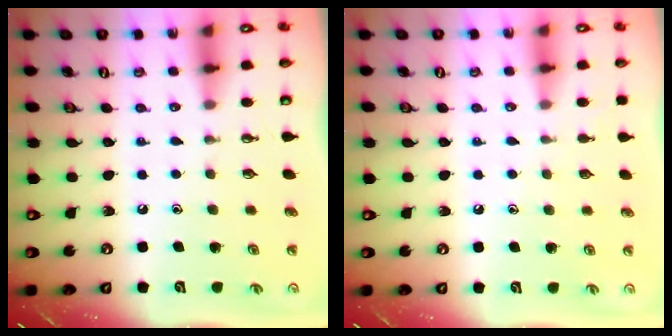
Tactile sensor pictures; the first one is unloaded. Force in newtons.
{"total": 2.5, "press": 2.5, "slide": 0.3}